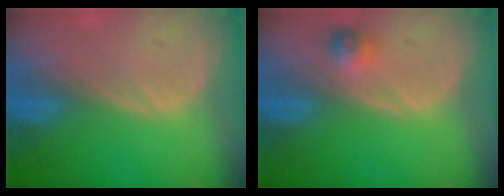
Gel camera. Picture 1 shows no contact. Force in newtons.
{"total": 2.5, "press": 2.3, "slide": 1.0}